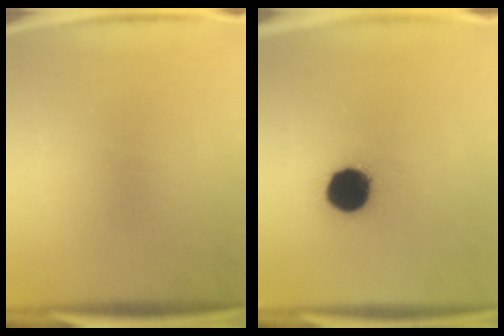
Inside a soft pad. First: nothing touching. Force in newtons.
{"total": 12.7}